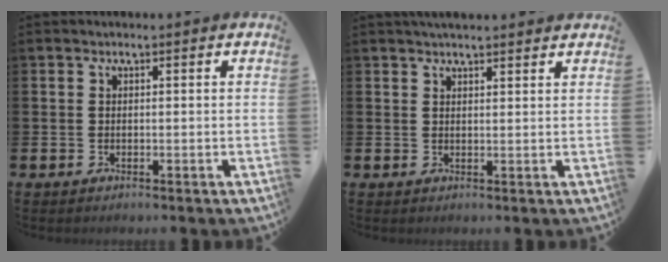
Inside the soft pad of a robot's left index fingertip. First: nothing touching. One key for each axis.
{"total": 2.7, "fx": 2.6, "fy": 0.4, "fz": 0.5, "tx": -0.009, "ty": -0.007, "tz": 0.046}